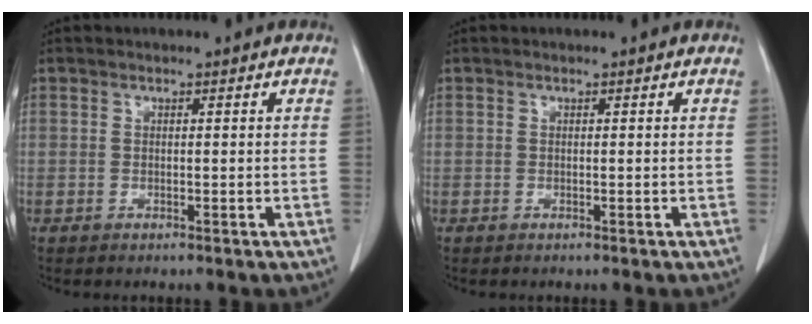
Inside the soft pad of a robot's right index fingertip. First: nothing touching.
{"total": 0.0}